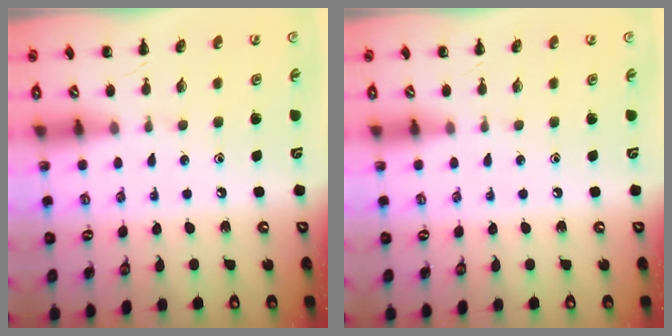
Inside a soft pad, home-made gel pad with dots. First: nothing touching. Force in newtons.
{"total": 0.0}